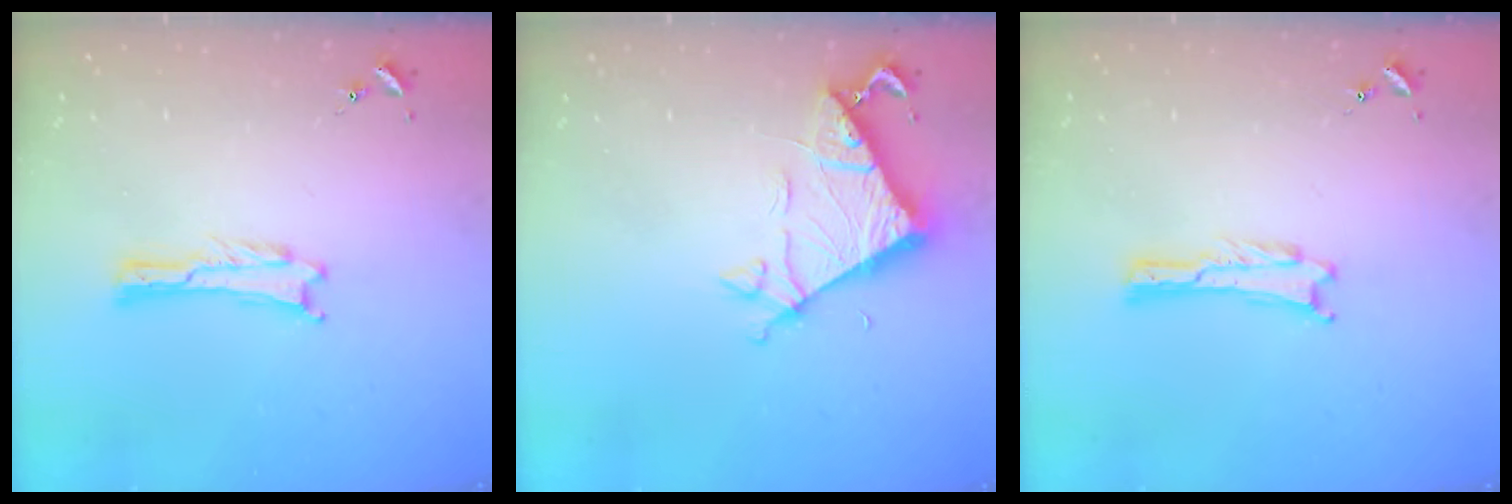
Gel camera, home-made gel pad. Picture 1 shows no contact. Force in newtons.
{"total": 6.7, "press": 6.7, "slide": 0.6}
{"total": 0.0}